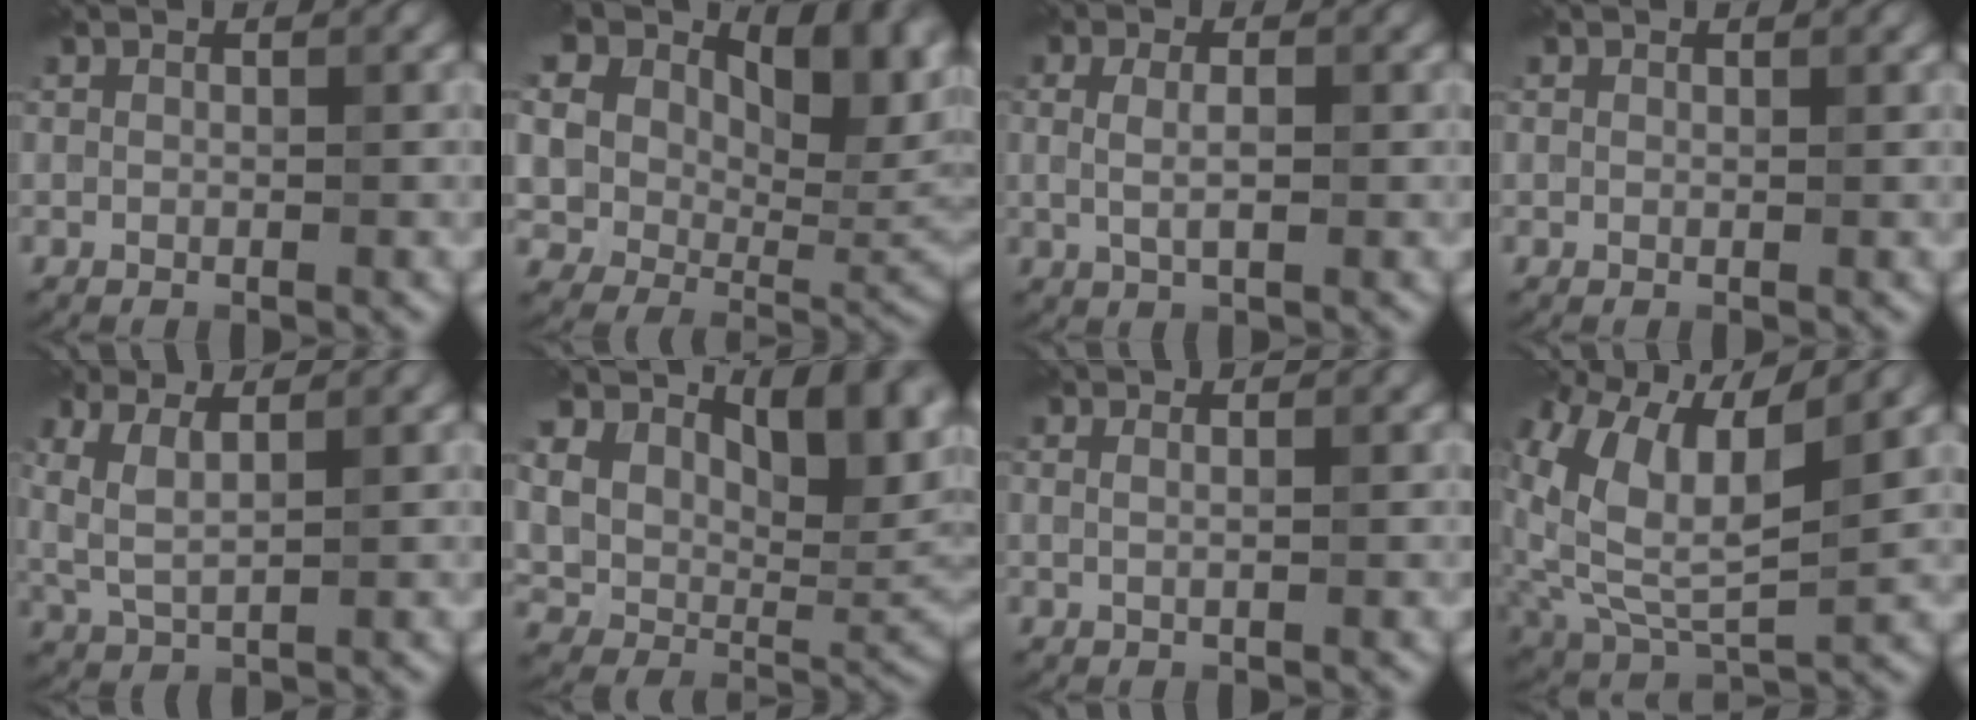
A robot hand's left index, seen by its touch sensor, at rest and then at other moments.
{"total": 20.3, "force": [9.1, 12.3, 13.3], "torque": [-0.258, 0.054, 0.174]}
{"total": 2.2, "force": [0.2, 0.8, 2.1], "torque": [-0.047, 0.000, 0.006]}
{"total": 0.0}
{"total": 2.8, "force": [1.2, 0.8, 2.4], "torque": [-0.066, 0.002, 0.029]}
{"total": 12.4, "force": [5.4, 7.3, 8.4], "torque": [-0.150, 0.006, 0.107]}
{"total": 0.6, "force": [0.3, -0.1, 0.6], "torque": [-0.013, -0.005, 0.008]}
{"total": 9.1, "force": [4.0, 4.0, 7.2], "torque": [-0.171, 0.011, 0.078]}